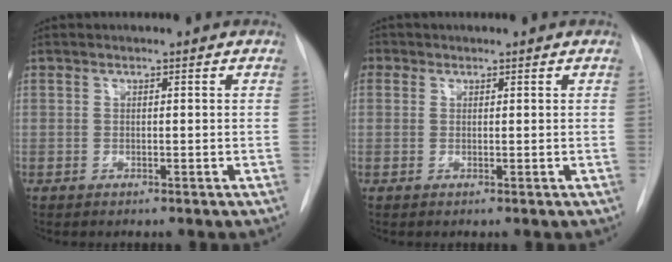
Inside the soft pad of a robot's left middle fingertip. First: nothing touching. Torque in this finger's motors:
{"motor_torque": [1.24, -0.53, 1.05, 0.21]}